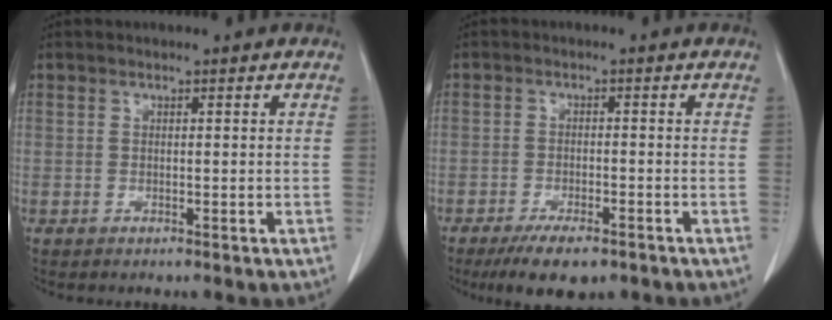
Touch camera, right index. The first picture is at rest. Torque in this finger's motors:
{"motor_torque": [-0.29, -0.57, -0.12, -0.07]}